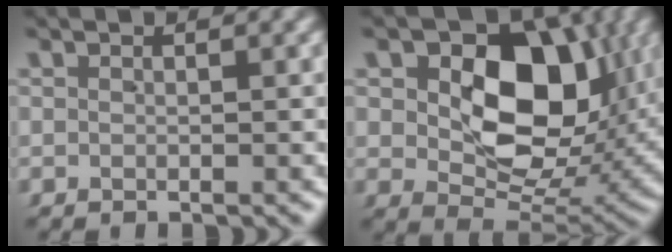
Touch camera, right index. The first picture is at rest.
{"total": 12.5, "force": [3.1, 8.4, 8.7], "torque": [-0.117, -0.013, 0.056]}